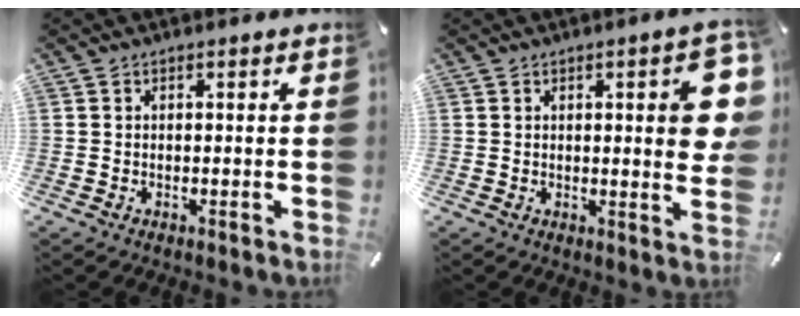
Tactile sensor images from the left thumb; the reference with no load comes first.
{"total": 10.9, "force": [2.4, 2.9, 10.2], "torque": [-0.132, -0.011, 0.036]}